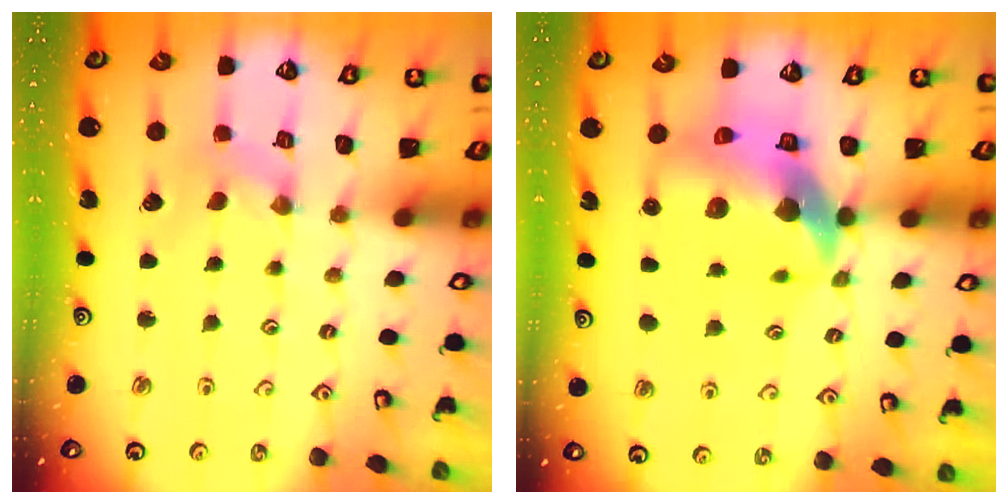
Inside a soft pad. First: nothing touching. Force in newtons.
{"total": 13.8, "press": 13.6, "slide": 2.0}